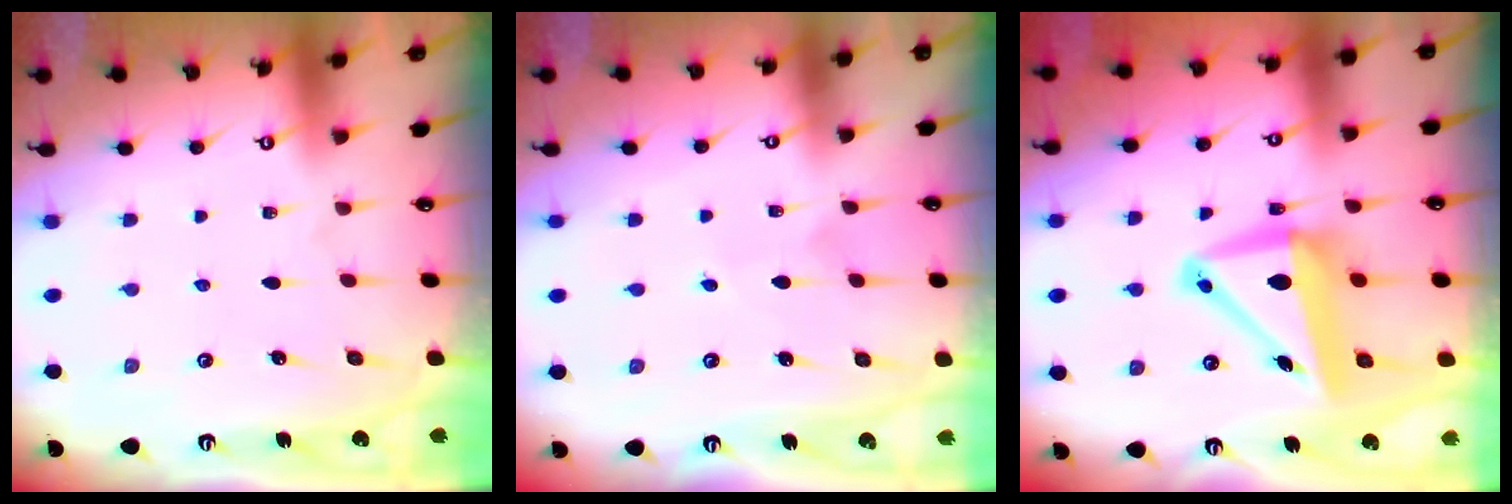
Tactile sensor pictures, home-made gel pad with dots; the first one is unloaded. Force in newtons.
{"total": 3.2, "press": 3.2, "slide": 0.3}
{"total": 11.8, "press": 11.0, "slide": 4.2}